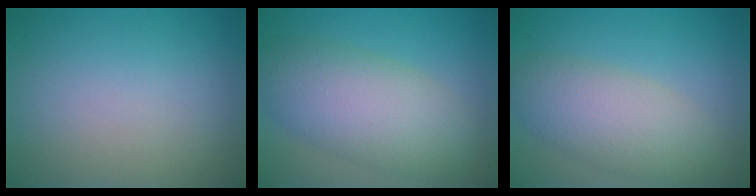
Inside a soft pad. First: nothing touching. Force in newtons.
{"total": 7.3, "press": 7.3, "slide": 0.4}
{"total": 5.4, "press": 5.4, "slide": 0.2}